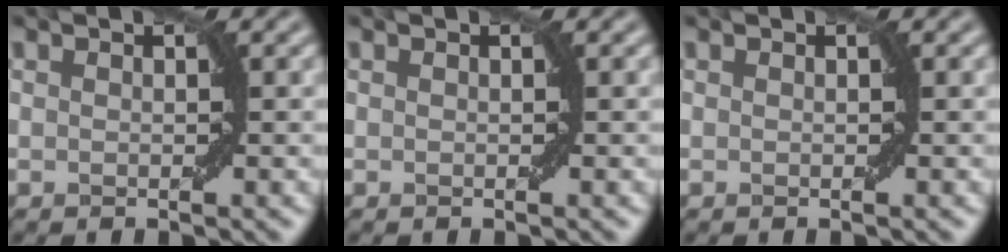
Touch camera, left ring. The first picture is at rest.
{"total": 0.0}
{"total": 0.0}